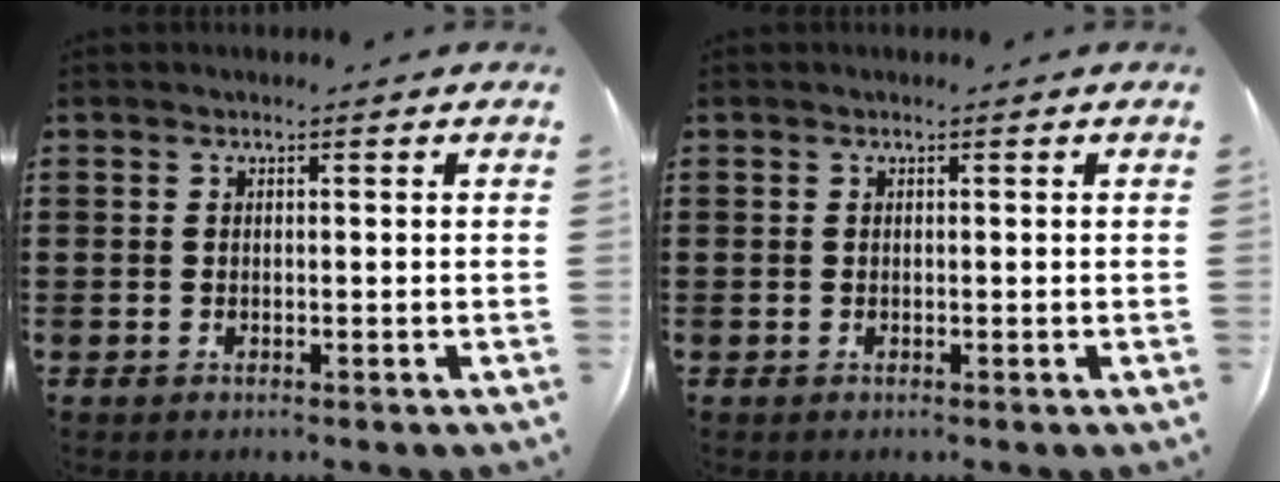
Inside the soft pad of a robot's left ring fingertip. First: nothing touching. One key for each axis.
{"total": 0.0}